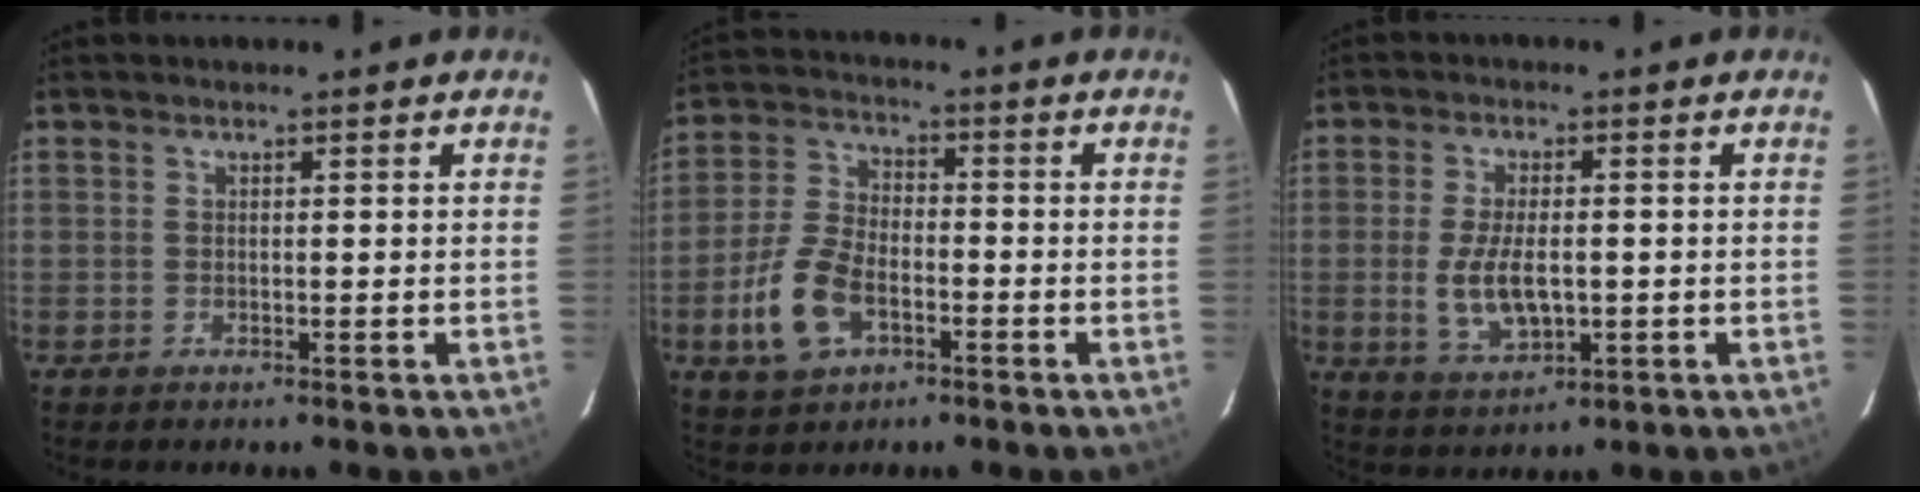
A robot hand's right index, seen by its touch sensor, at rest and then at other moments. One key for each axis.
{"total": 10.6, "fx": -4.4, "fy": 6.2, "fz": 7.4, "tx": -0.171, "ty": 0.003, "tz": -0.080}
{"total": 8.2, "fx": -1.0, "fy": 3.8, "fz": 7.2, "tx": -0.147, "ty": -0.009, "tz": -0.012}